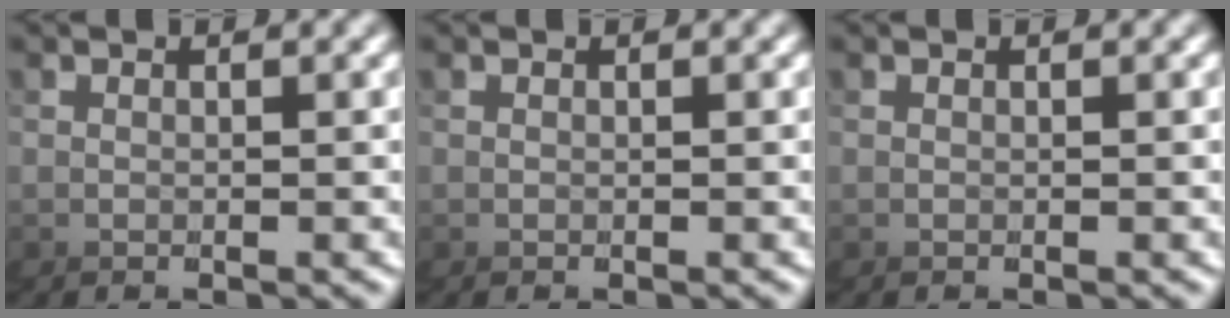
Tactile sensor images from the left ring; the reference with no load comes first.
{"total": 0.0}
{"total": 0.0}